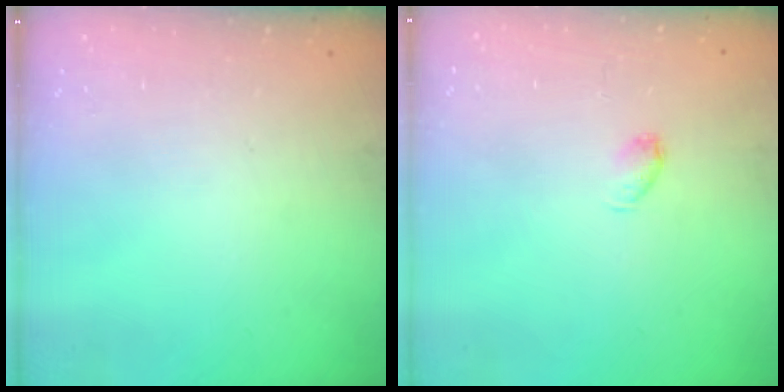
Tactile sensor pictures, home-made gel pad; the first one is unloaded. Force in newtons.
{"total": 3.2, "press": 3.1, "slide": 0.6}